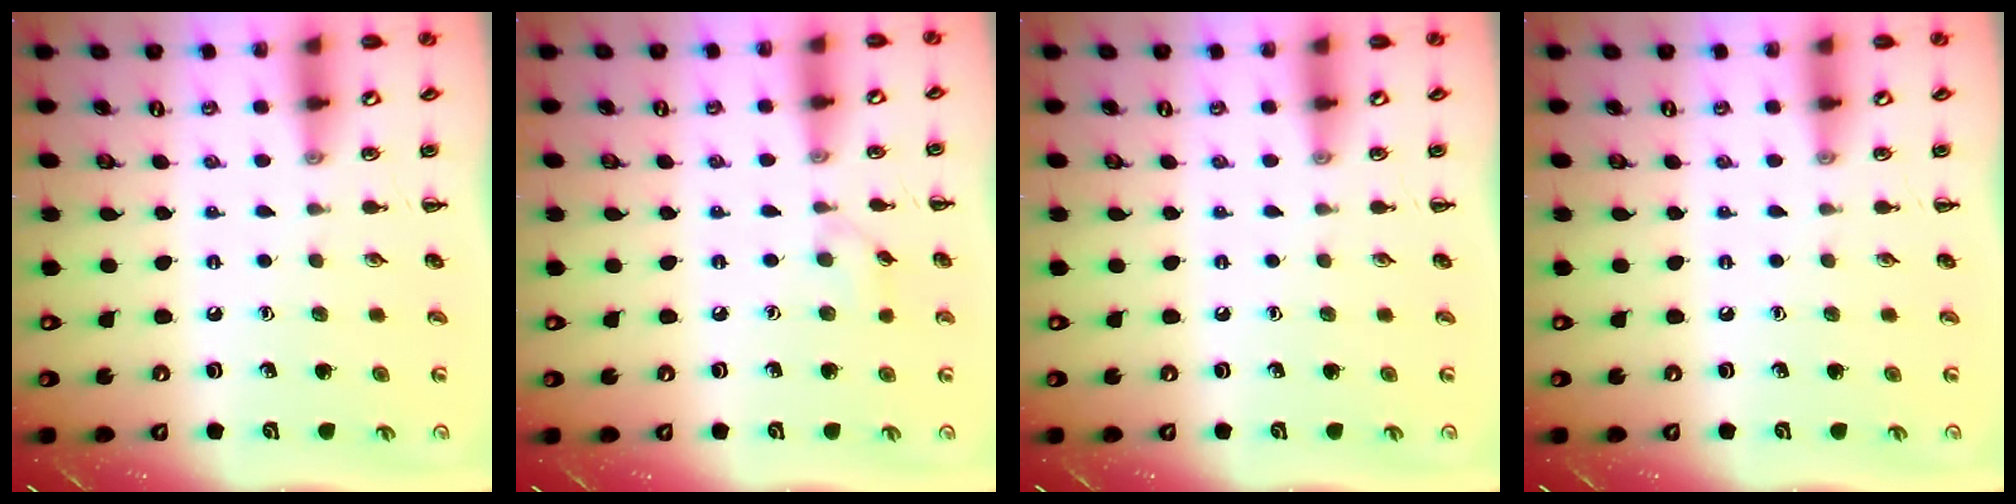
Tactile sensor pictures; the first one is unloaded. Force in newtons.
{"total": 5.4, "press": 5.0, "slide": 2.0}
{"total": 0.0}
{"total": 0.0}